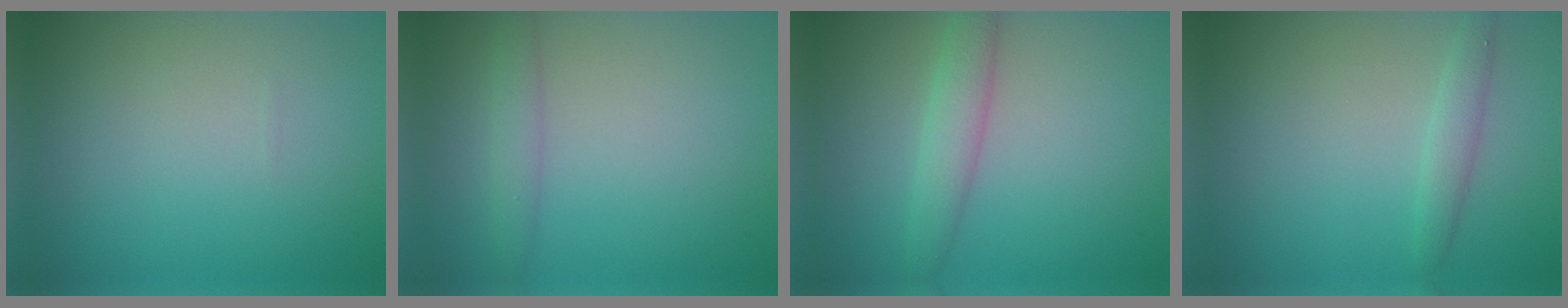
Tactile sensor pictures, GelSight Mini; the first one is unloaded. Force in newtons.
{"total": 1.7, "press": 1.7, "slide": 0.2}
{"total": 2.8, "press": 2.8, "slide": 0.1}
{"total": 1.6, "press": 1.6, "slide": 0.1}